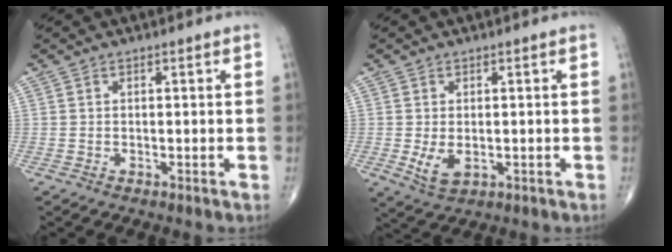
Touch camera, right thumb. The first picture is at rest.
{"total": 4.2, "force": [-0.7, 2.4, 3.3], "torque": [-0.060, -0.011, -0.003]}